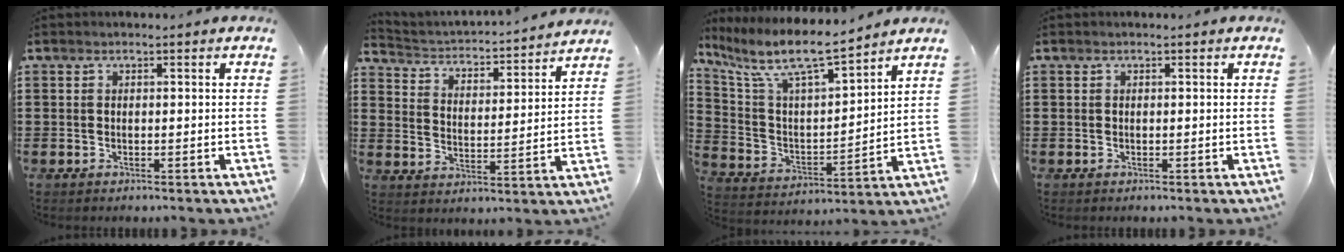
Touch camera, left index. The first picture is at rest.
{"total": 2.4, "force": [2.4, 0.3, 0.3], "torque": [-0.025, -0.031, 0.030]}
{"total": 9.4, "force": [7.8, 1.3, 5.2], "torque": [-0.136, -0.049, 0.128]}
{"total": 0.0}